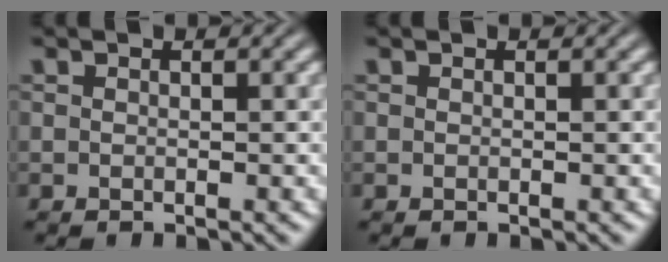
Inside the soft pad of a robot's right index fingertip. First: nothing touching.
{"total": 0.0}